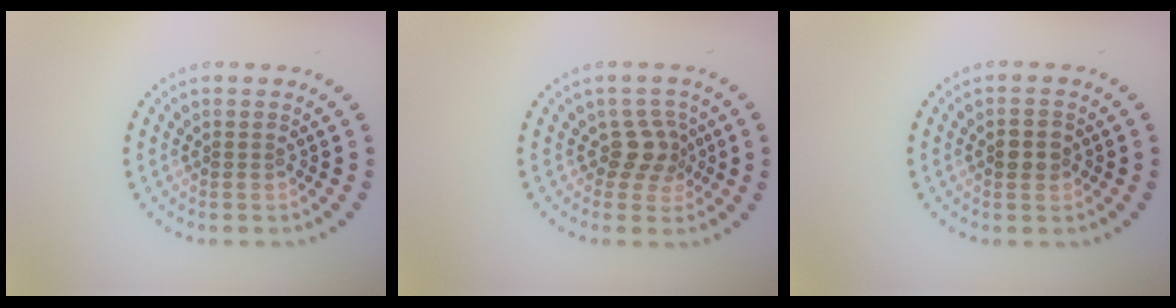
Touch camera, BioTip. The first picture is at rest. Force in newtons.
{"total": 2.4, "press": 1.8, "slide": 1.6}
{"total": 1.7, "press": 1.7, "slide": 0.1}